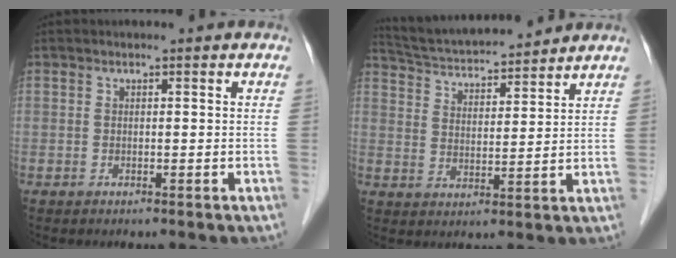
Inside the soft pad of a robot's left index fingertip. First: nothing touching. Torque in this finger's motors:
{"motor_torque": [0.13, 0.00, 0.05, 0.02]}